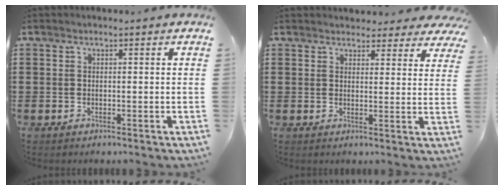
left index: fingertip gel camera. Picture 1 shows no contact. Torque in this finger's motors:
{"motor_torque": [1.12, -1.02, 0.33, 0.04]}